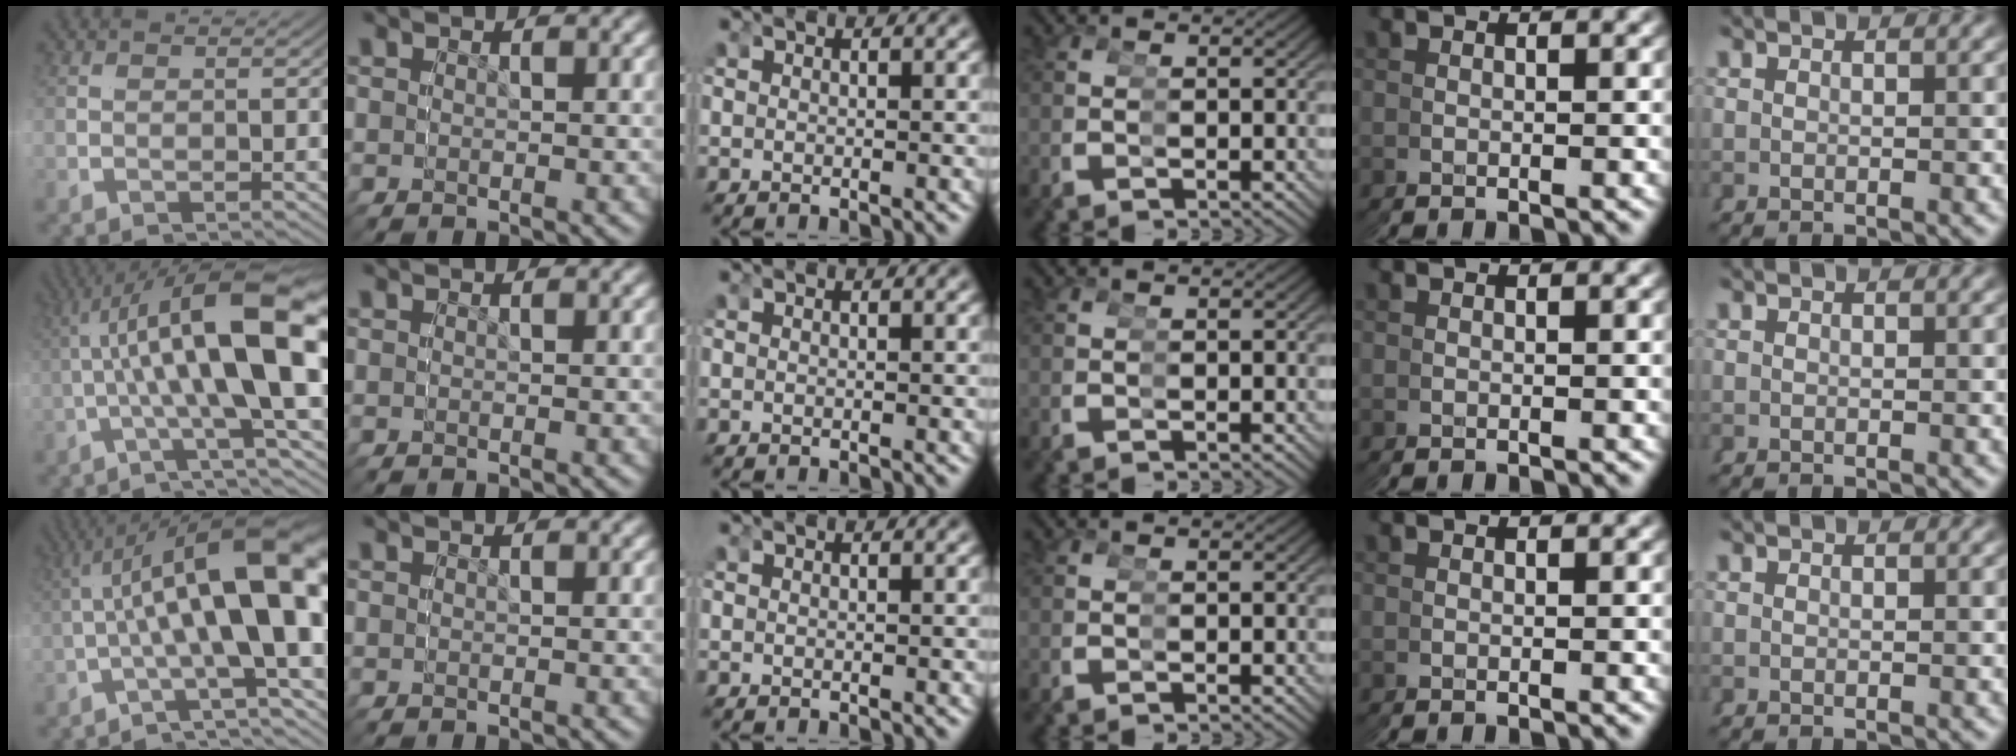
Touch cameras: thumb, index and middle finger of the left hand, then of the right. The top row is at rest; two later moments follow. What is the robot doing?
{"motion": "grasp_and_lifting", "object": "cubes"}